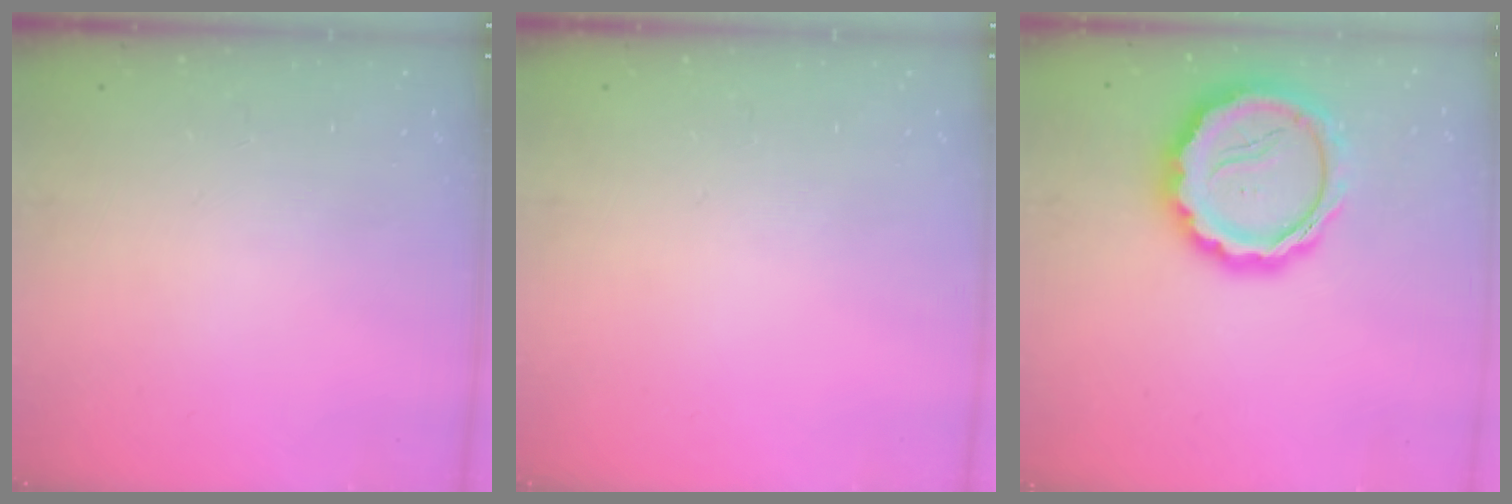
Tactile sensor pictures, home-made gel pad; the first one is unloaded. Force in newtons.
{"total": 0.0}
{"total": 17.4, "press": 17.1, "slide": 3.4}